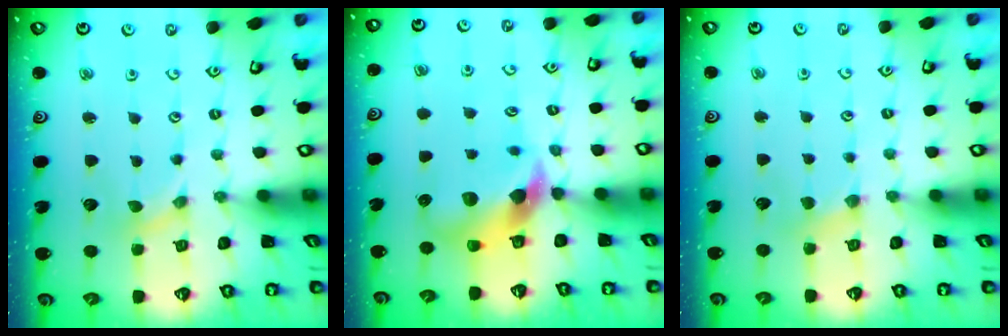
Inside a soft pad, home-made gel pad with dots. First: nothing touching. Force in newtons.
{"total": 10.1, "press": 10.0, "slide": 1.5}
{"total": 3.3, "press": 3.2, "slide": 0.6}